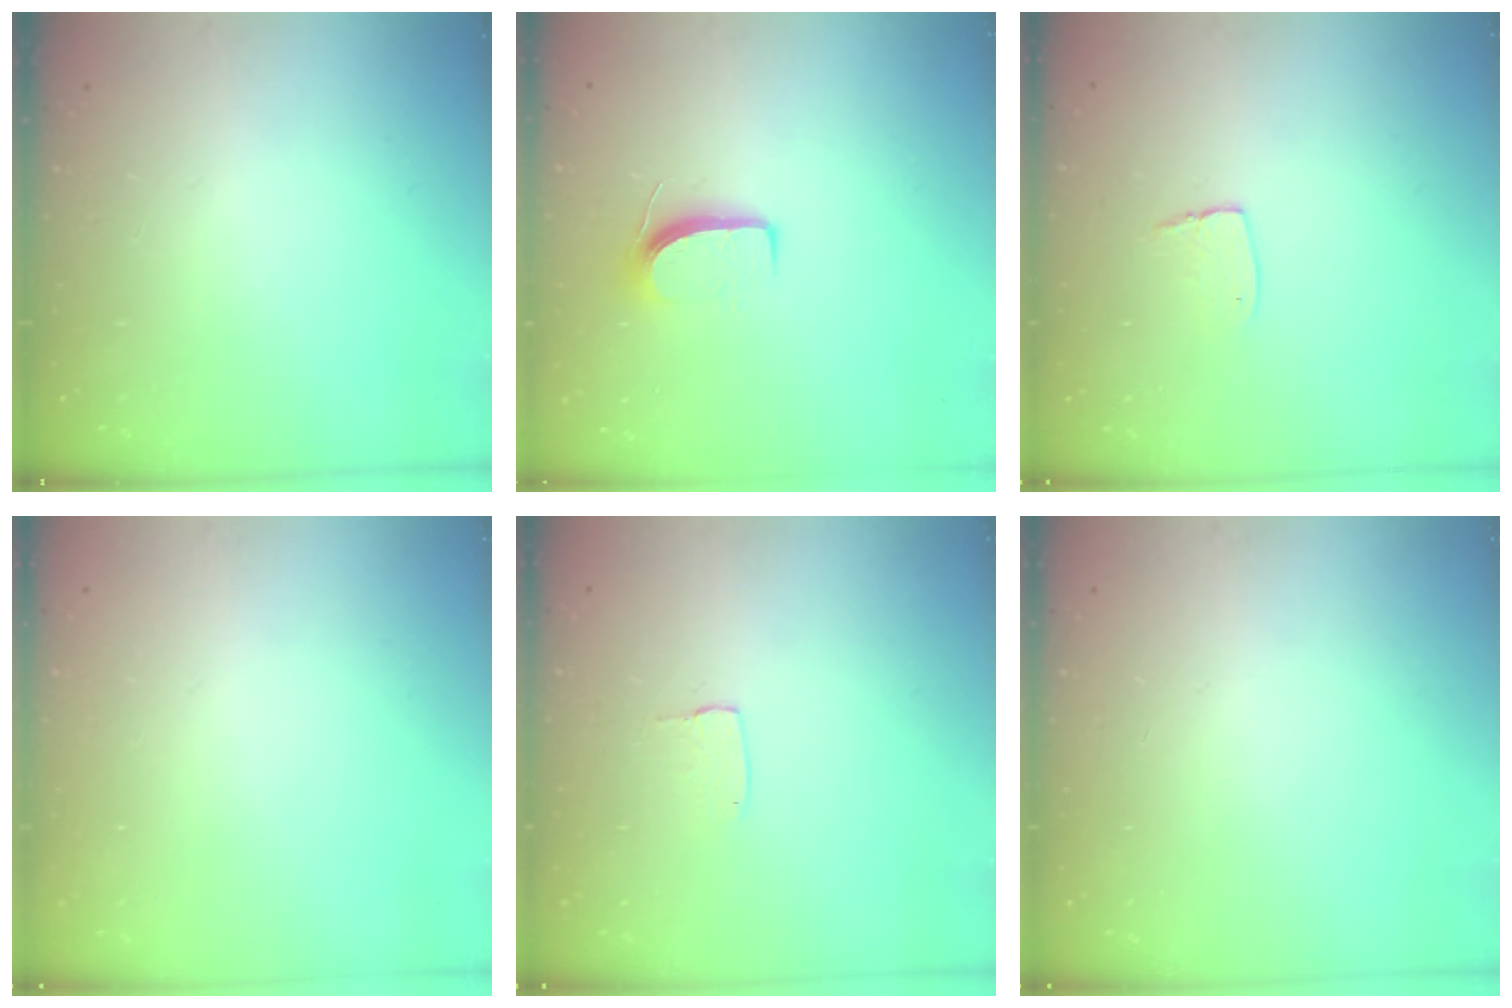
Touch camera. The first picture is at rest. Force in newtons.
{"total": 7.0, "press": 7.0, "slide": 0.6}
{"total": 5.6, "press": 5.6, "slide": 0.4}
{"total": 0.0}
{"total": 3.5, "press": 3.5, "slide": 0.1}
{"total": 0.0}